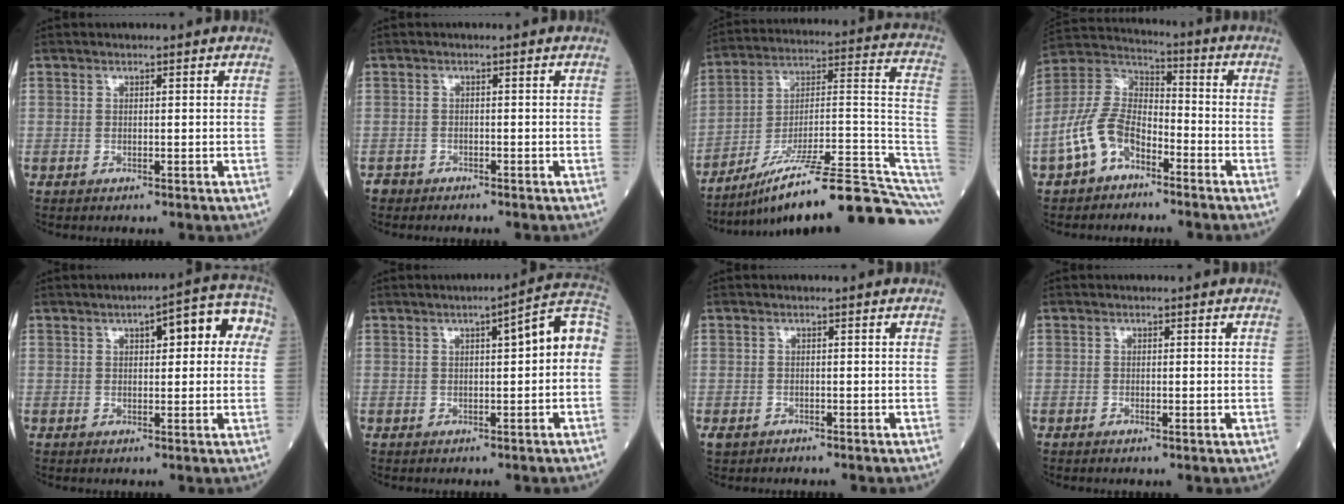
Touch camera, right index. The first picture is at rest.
{"total": 1.4, "force": [-1.3, 0.5, -0.3], "torque": [0.004, 0.000, -0.025]}
{"total": 22.6, "force": [-16.5, 0.7, 15.4], "torque": [-0.149, 0.046, -0.260]}
{"total": 10.5, "force": [-5.7, 5.6, 6.8], "torque": [-0.164, 0.020, -0.114]}
{"total": 8.7, "force": [2.6, 2.9, 7.7], "torque": [-0.088, 0.039, 0.025]}
{"total": 7.5, "force": [0.9, 1.4, 7.3], "torque": [-0.093, 0.032, 0.005]}
{"total": 1.5, "force": [-1.2, 0.9, 0.4], "torque": [-0.009, 0.000, -0.017]}
{"total": 1.2, "force": [-0.4, 0.5, 1.1], "torque": [-0.013, -0.001, -0.004]}